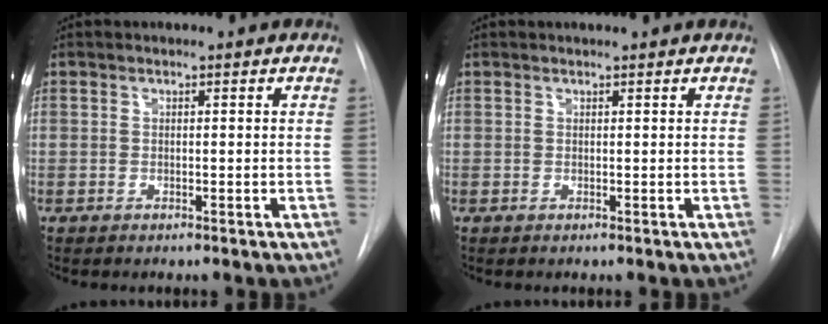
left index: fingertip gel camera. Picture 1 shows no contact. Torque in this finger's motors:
{"motor_torque": [0.11, 0.03, -0.07, 0.00]}